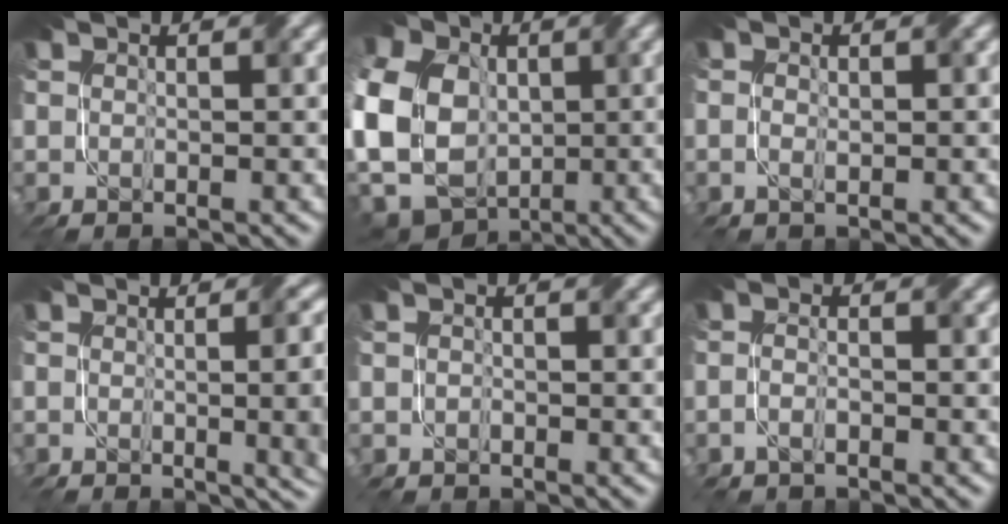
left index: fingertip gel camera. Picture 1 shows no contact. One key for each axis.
{"total": 16.4, "fx": -0.8, "fy": 13.2, "fz": 9.8, "tx": -0.240, "ty": 0.014, "tz": -0.027}
{"total": 1.4, "fx": -1.4, "fy": 0.1, "fz": -0.2, "tx": 0.002, "ty": -0.002, "tz": -0.004}
{"total": 8.0, "fx": -1.4, "fy": 3.6, "fz": 7.0, "tx": -0.020, "ty": 0.005, "tz": -0.008}
{"total": 1.6, "fx": -1.4, "fy": 0.2, "fz": -0.8, "tx": 0.018, "ty": -0.002, "tz": -0.005}
{"total": 2.1, "fx": -2.1, "fy": 0.0, "fz": -0.1, "tx": -0.007, "ty": -0.002, "tz": -0.023}